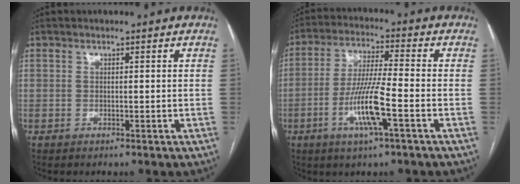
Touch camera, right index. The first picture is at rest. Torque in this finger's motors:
{"motor_torque": [1.62, -0.52, 0.85, 0.16]}